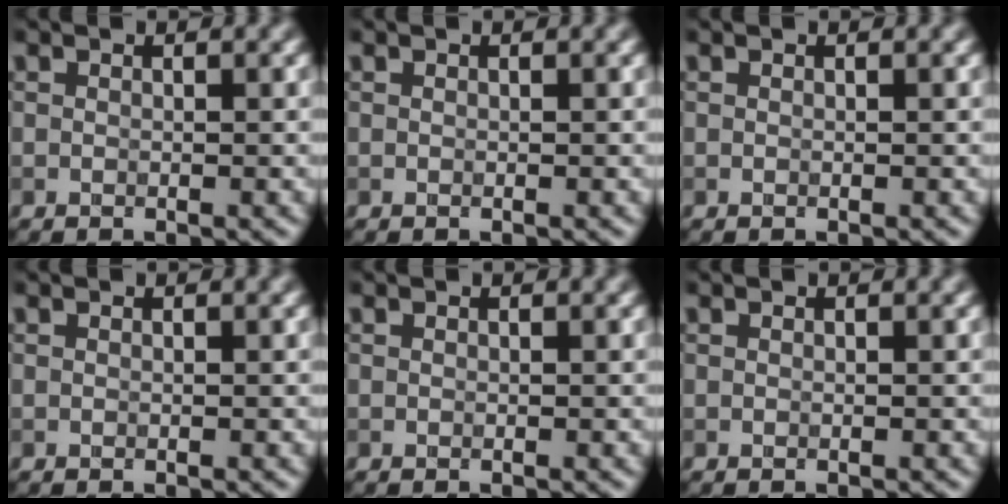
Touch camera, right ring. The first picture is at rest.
{"total": 0.0}
{"total": 0.0}
{"total": 0.0}
{"total": 0.0}
{"total": 0.0}